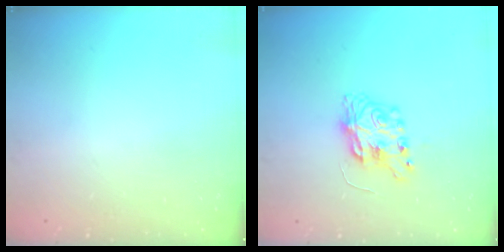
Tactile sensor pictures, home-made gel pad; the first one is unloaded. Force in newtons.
{"total": 7.9, "press": 7.9, "slide": 0.2}